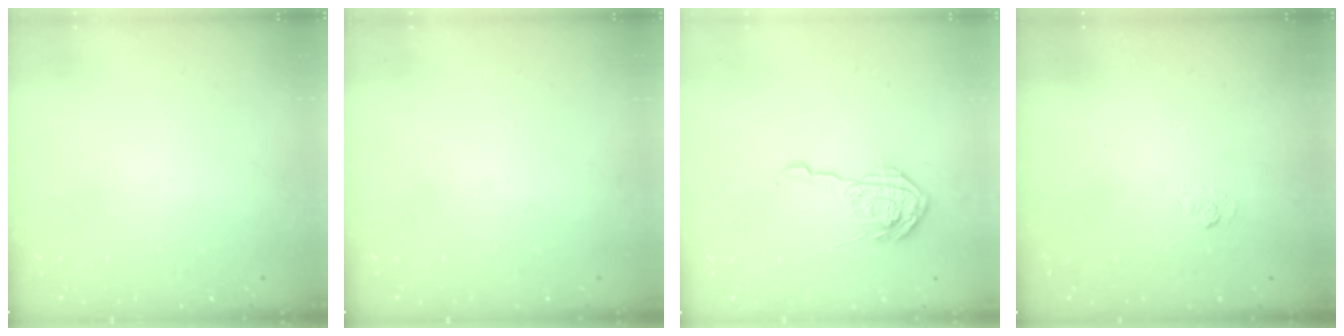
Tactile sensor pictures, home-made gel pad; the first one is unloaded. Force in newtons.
{"total": 0.0}
{"total": 11.1, "press": 11.1, "slide": 0.9}
{"total": 2.2, "press": 1.6, "slide": 1.4}